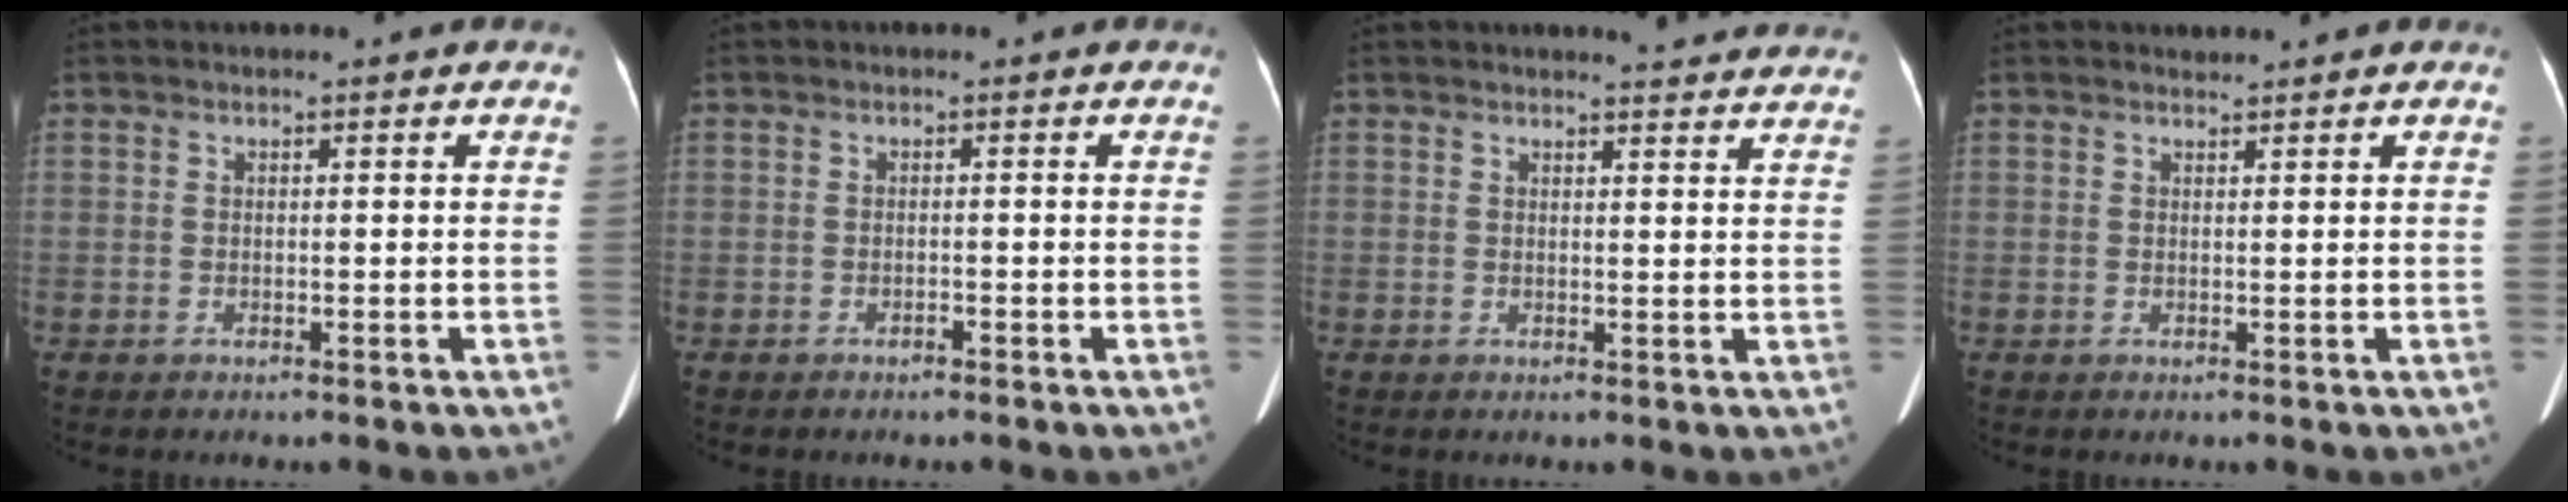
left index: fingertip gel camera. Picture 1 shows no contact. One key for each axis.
{"total": 0.6, "fx": -0.6, "fy": 0.1, "fz": 0.2, "tx": -0.007, "ty": -0.005, "tz": -0.010}
{"total": 7.7, "fx": 7.4, "fy": 0.7, "fz": 2.0, "tx": -0.017, "ty": -0.010, "tz": 0.065}
{"total": 0.7, "fx": 0.6, "fy": -0.2, "fz": -0.2, "tx": -0.008, "ty": -0.001, "tz": 0.013}